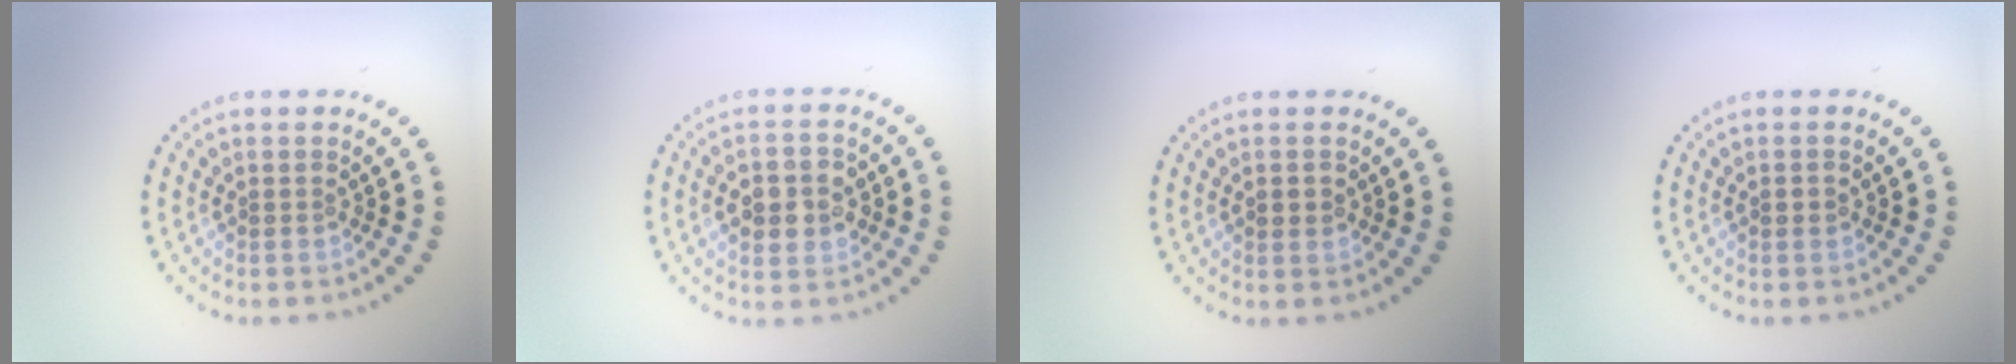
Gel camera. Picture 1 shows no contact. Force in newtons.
{"total": 4.4, "press": 4.3, "slide": 0.4}
{"total": 1.6, "press": 1.6, "slide": 0.1}
{"total": 1.1, "press": 1.1, "slide": 0.1}